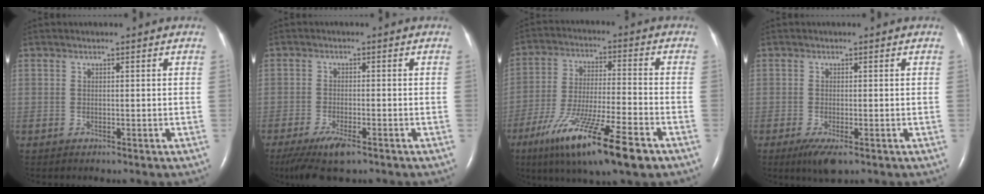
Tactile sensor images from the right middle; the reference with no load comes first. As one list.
[{"total": 6.3, "force": [-4.3, 1.4, 4.4], "torque": [-0.084, -0.016, -0.072]}, {"total": 17.1, "force": [-10.0, 1.8, 13.8], "torque": [-0.244, -0.040, -0.171]}, {"total": 3.3, "force": [-1.7, 0.8, 2.7], "torque": [-0.054, -0.010, -0.028]}]